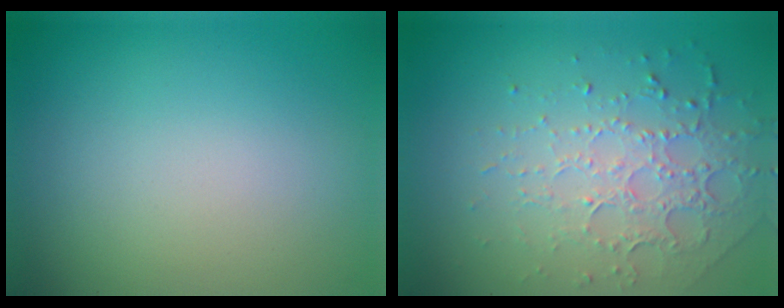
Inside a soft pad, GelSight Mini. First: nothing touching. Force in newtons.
{"total": 4.5, "press": 3.1, "slide": 3.2}